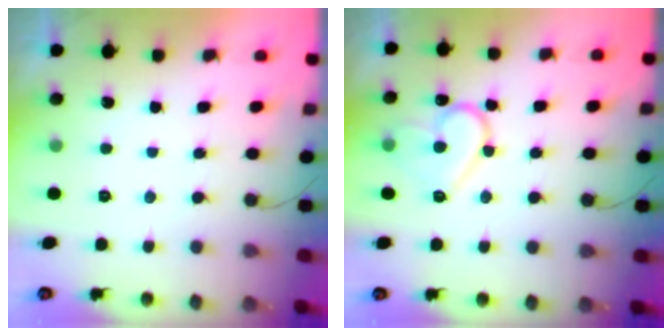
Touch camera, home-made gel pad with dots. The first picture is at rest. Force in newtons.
{"total": 13.2, "press": 13.2, "slide": 1.4}